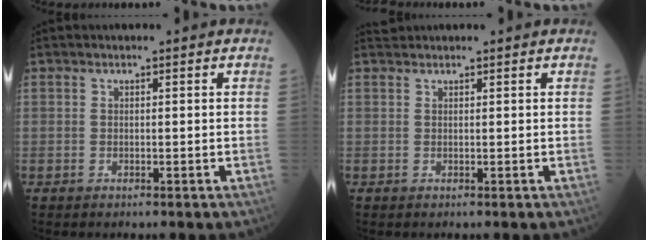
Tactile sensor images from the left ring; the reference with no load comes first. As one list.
[{"total": 0.6, "force": [0.6, -0.1, -0.2], "torque": [-0.006, 0.012, 0.018]}]